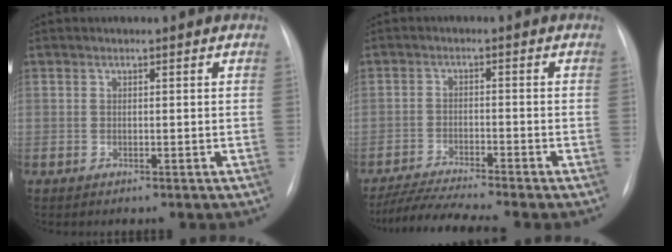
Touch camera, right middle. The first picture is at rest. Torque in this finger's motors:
{"motor_torque": [0.09, -0.12, 0.07, 0.05]}